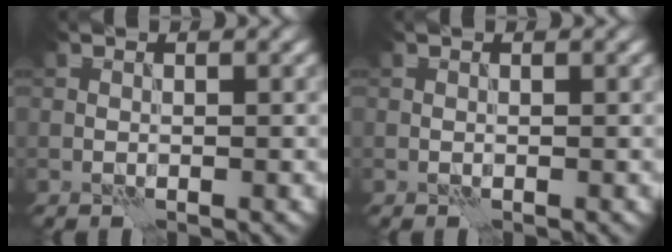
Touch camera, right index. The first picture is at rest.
{"total": 0.0}